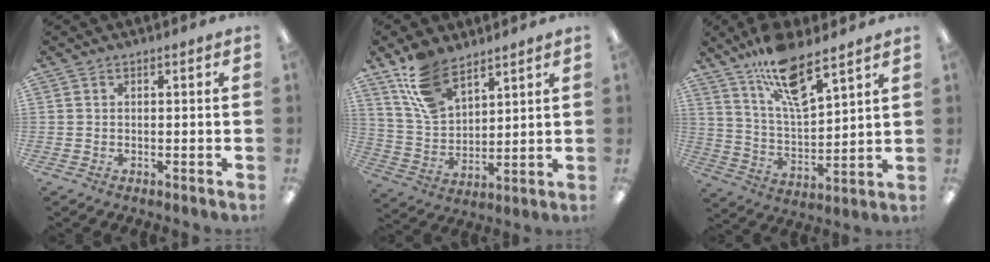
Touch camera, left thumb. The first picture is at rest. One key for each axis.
{"total": 12.7, "fx": 9.0, "fy": 6.6, "fz": 6.1, "tx": -0.138, "ty": -0.028, "tz": 0.177}
{"total": 14.9, "fx": 10.7, "fy": 4.3, "fz": 9.5, "tx": -0.169, "ty": -0.053, "tz": 0.183}